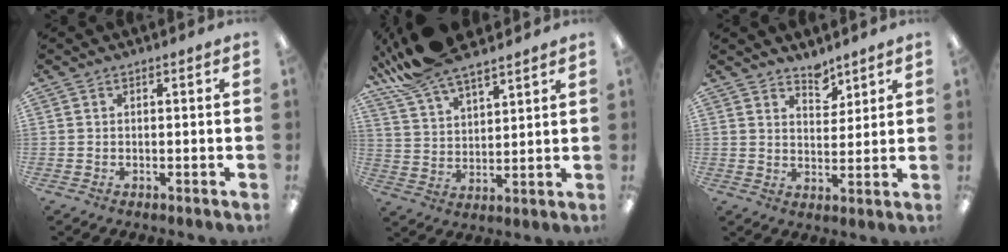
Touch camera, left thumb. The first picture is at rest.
{"total": 12.4, "force": [10.8, 3.0, 5.2], "torque": [-0.122, -0.052, 0.203]}
{"total": 5.1, "force": [4.6, 2.0, 0.9], "torque": [0.003, -0.035, 0.081]}